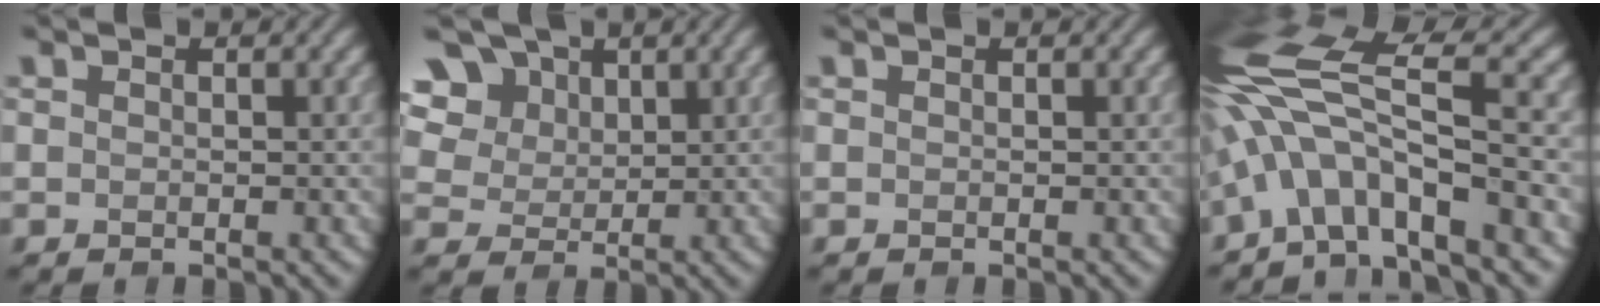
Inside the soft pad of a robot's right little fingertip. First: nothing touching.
{"total": 9.9, "force": [5.1, 7.2, 4.5], "torque": [-0.108, 0.025, 0.086]}
{"total": 0.0}
{"total": 10.6, "force": [-2.2, 3.1, 9.9], "torque": [-0.182, 0.025, -0.051]}